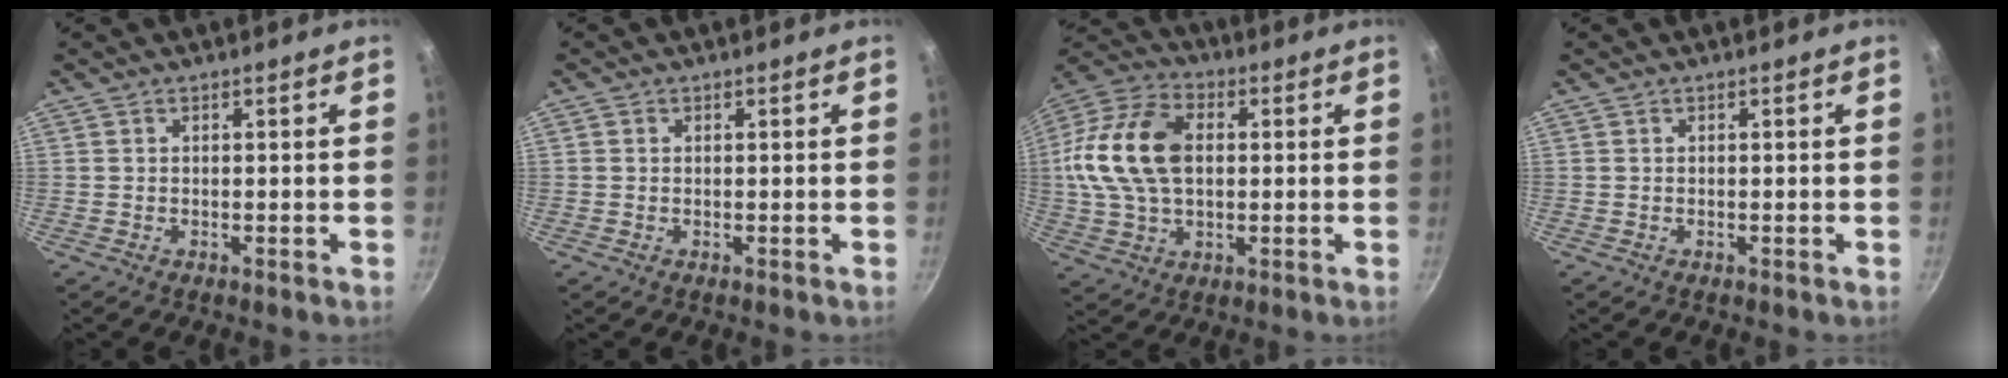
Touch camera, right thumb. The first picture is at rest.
{"total": 0.5, "force": [0.1, 0.5, 0.1], "torque": [0.000, 0.003, 0.000]}
{"total": 18.0, "force": [1.8, 11.8, 13.5], "torque": [-0.253, 0.025, 0.021]}
{"total": 0.0}